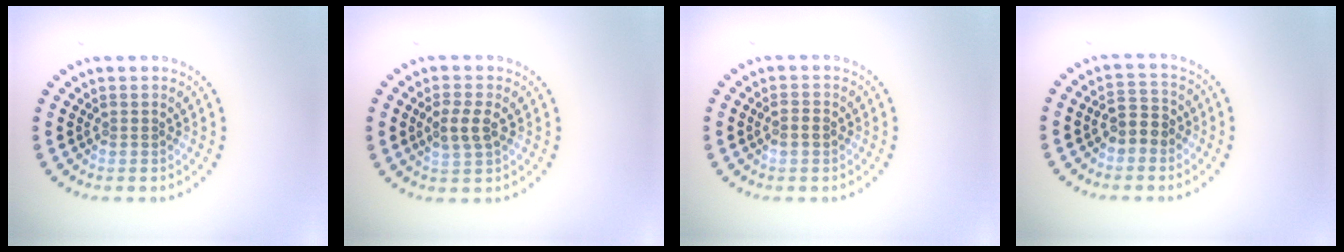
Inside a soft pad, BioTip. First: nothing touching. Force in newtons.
{"total": 2.3, "press": 2.3, "slide": 0.5}
{"total": 0.9, "press": 0.9, "slide": 0.2}
{"total": 2.6, "press": 2.5, "slide": 0.8}